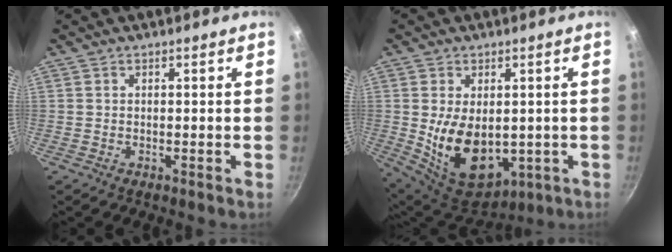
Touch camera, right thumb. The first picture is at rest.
{"total": 14.7, "force": [-0.9, 9.4, 11.3], "torque": [-0.170, -0.023, 0.014]}